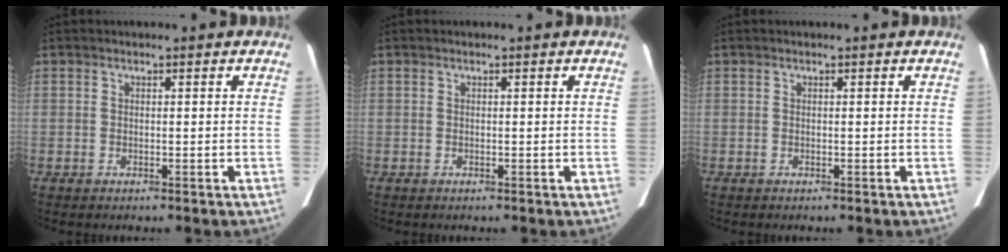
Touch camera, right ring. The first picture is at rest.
{"total": 0.0}
{"total": 0.0}